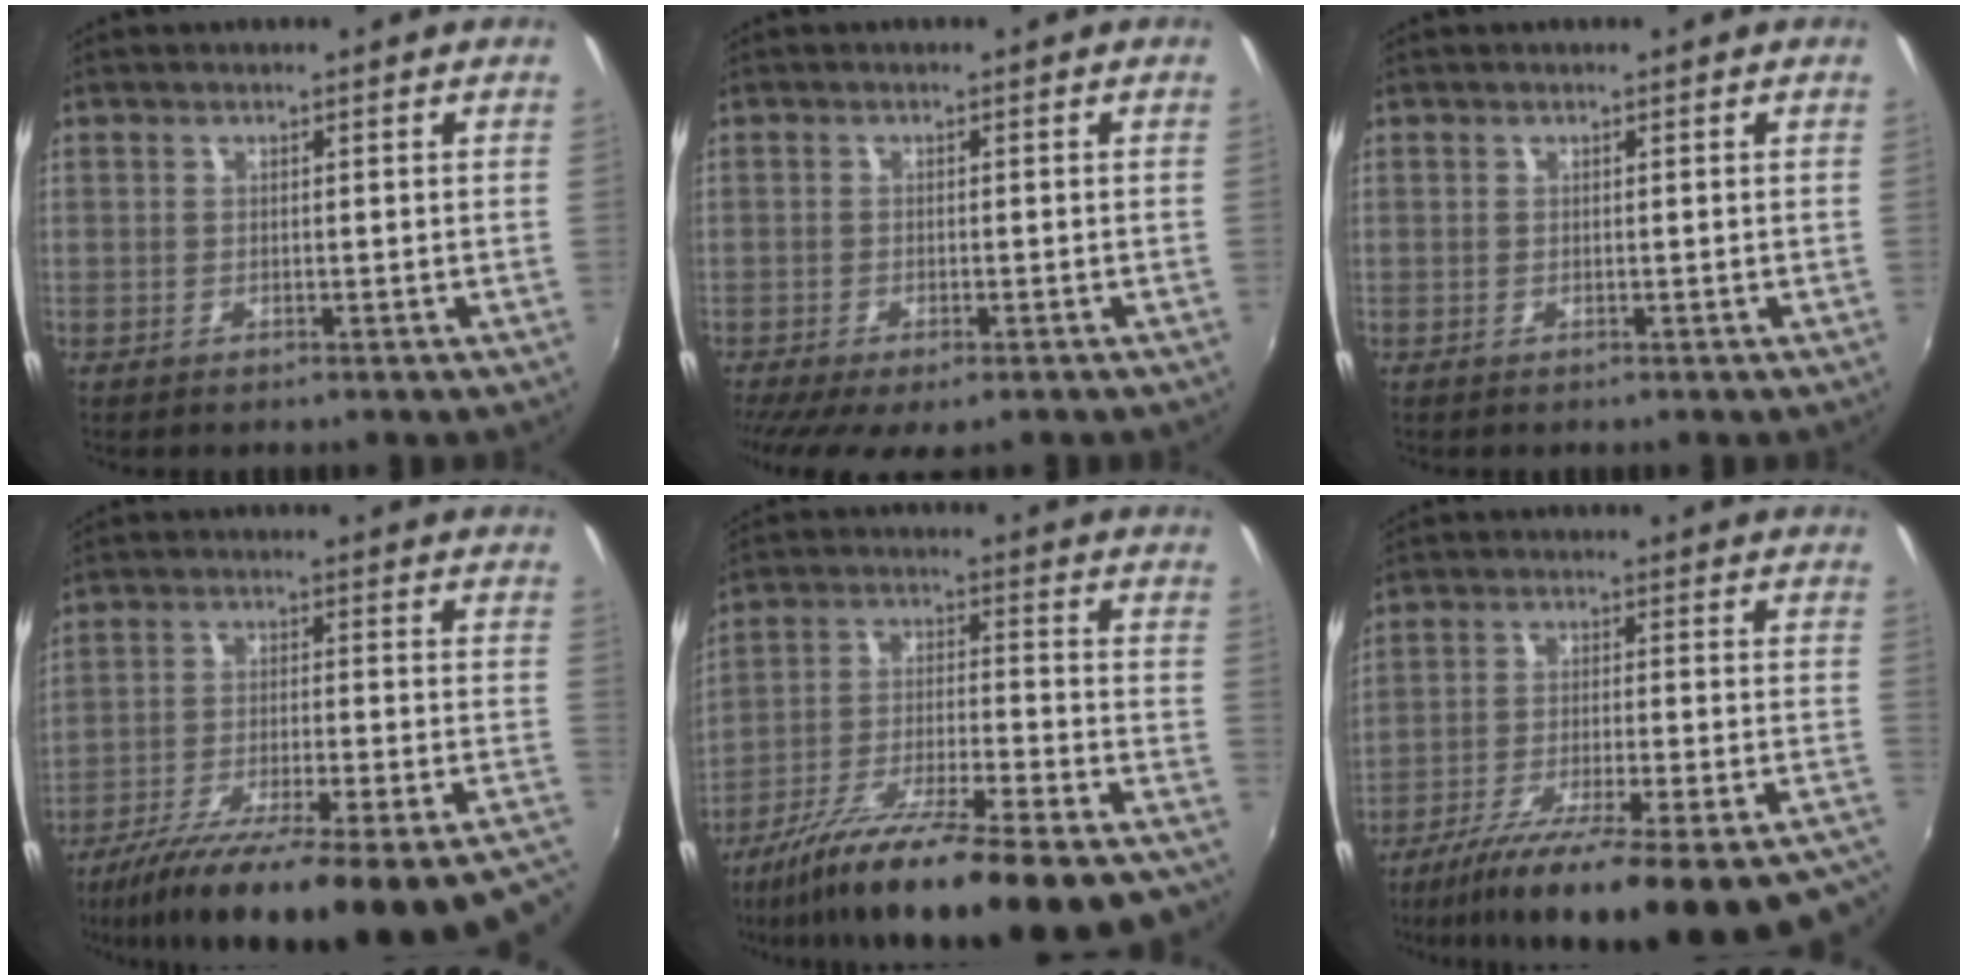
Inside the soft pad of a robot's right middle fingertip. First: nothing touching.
{"total": 7.4, "force": [-5.3, 2.1, 4.8], "torque": [-0.106, -0.037, -0.083]}
{"total": 0.0}
{"total": 30.0, "force": [-24.9, 3.4, 16.3], "torque": [-0.253, -0.072, -0.354]}
{"total": 26.8, "force": [-22.0, 4.0, 14.8], "torque": [-0.251, -0.062, -0.326]}
{"total": 28.1, "force": [-23.7, 3.4, 14.8], "torque": [-0.232, -0.064, -0.333]}